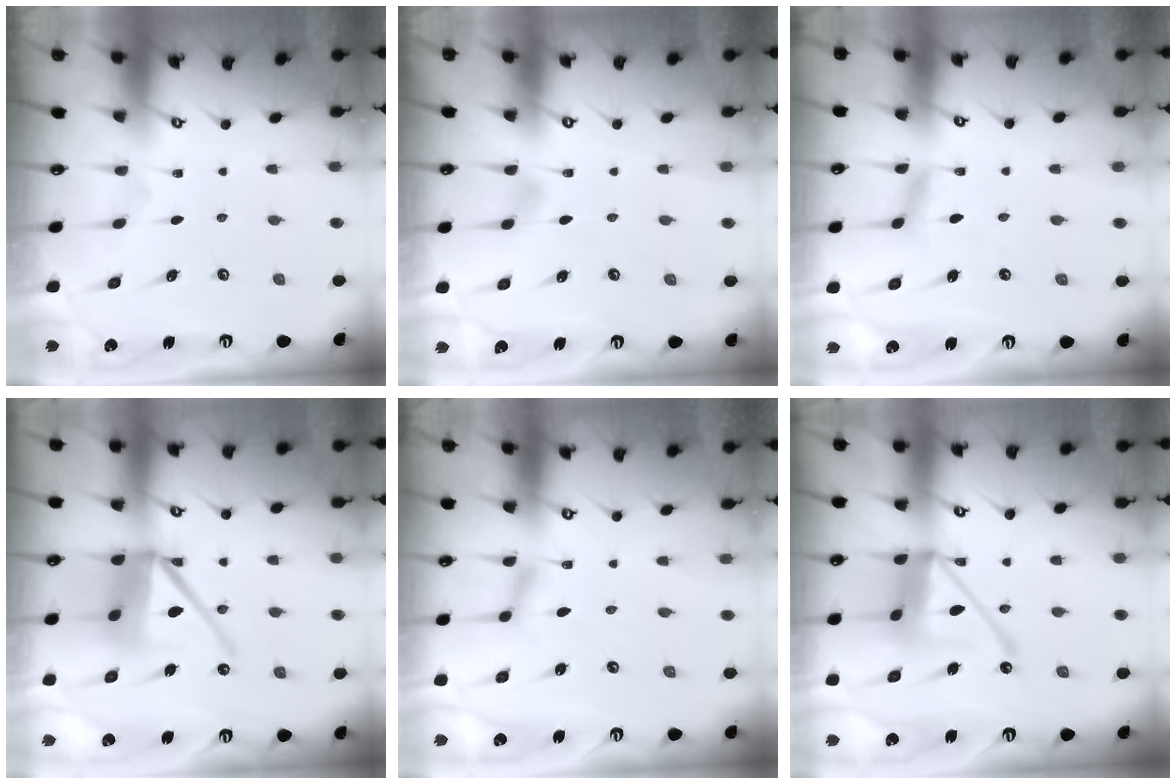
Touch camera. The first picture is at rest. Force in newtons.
{"total": 3.1, "press": 3.1, "slide": 0.3}
{"total": 5.0, "press": 4.9, "slide": 0.3}
{"total": 14.9, "press": 14.8, "slide": 2.1}
{"total": 2.2, "press": 2.2, "slide": 0.3}
{"total": 15.9, "press": 15.8, "slide": 1.4}